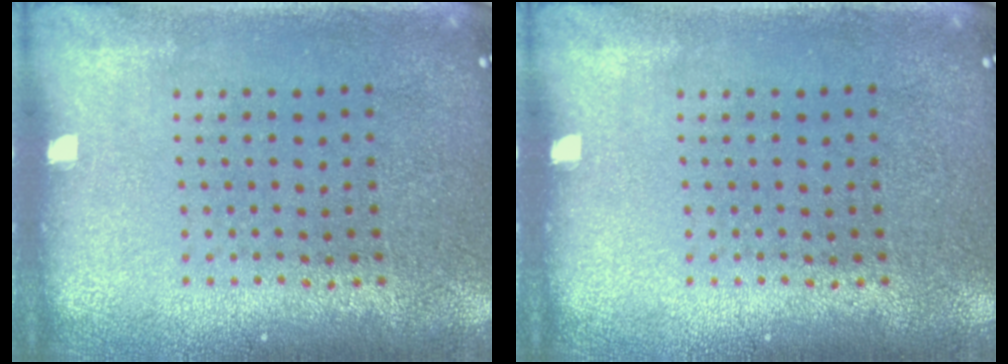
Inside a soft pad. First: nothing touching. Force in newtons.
{"total": 0.0}